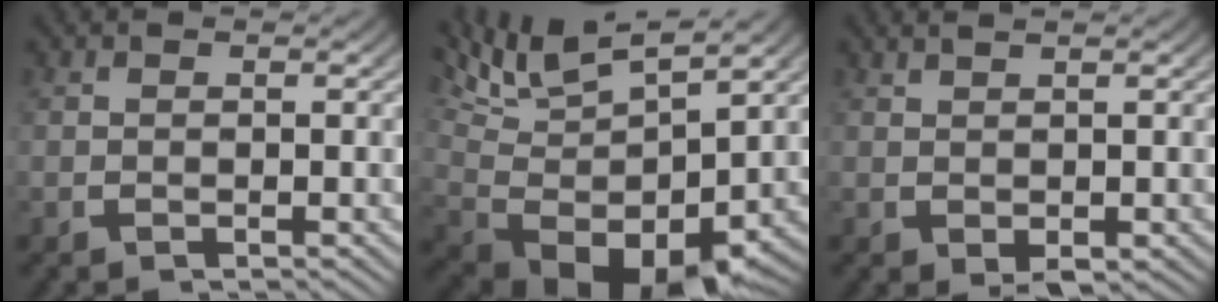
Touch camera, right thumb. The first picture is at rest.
{"total": 11.4, "force": [0.4, 6.6, 9.3], "torque": [-0.168, -0.035, 0.024]}
{"total": 1.7, "force": [0.7, 0.8, 1.3], "torque": [-0.018, -0.006, 0.023]}